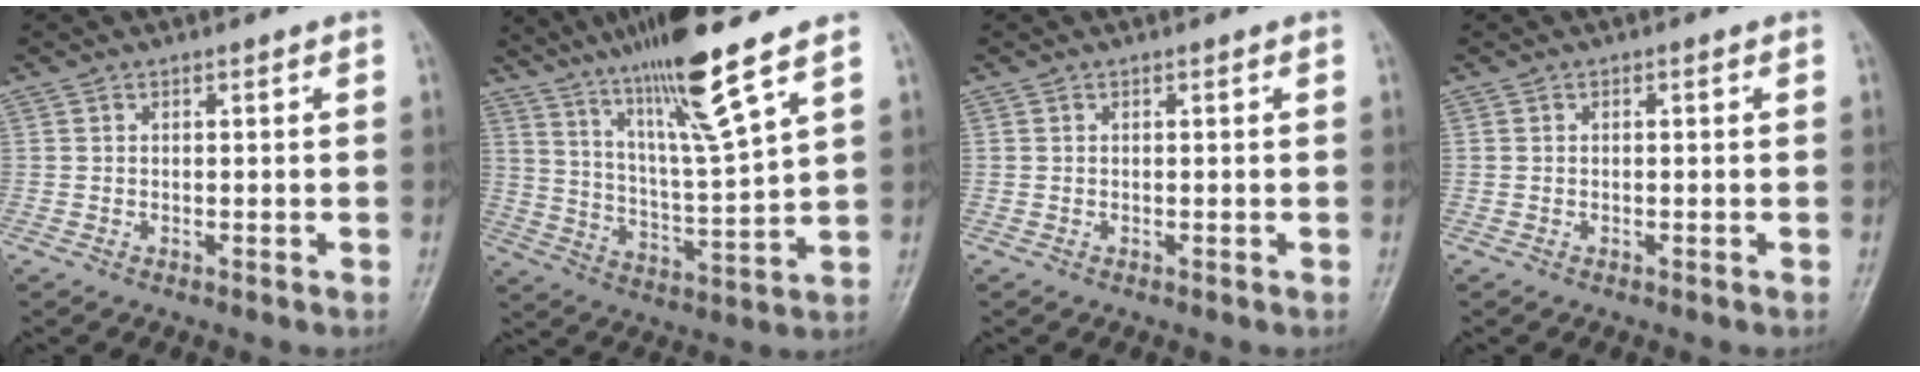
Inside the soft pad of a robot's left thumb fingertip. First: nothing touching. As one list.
[{"total": 16.7, "force": [11.2, 0.7, 12.3], "torque": [-0.211, -0.057, 0.200]}, {"total": 0.0}, {"total": 0.0}]